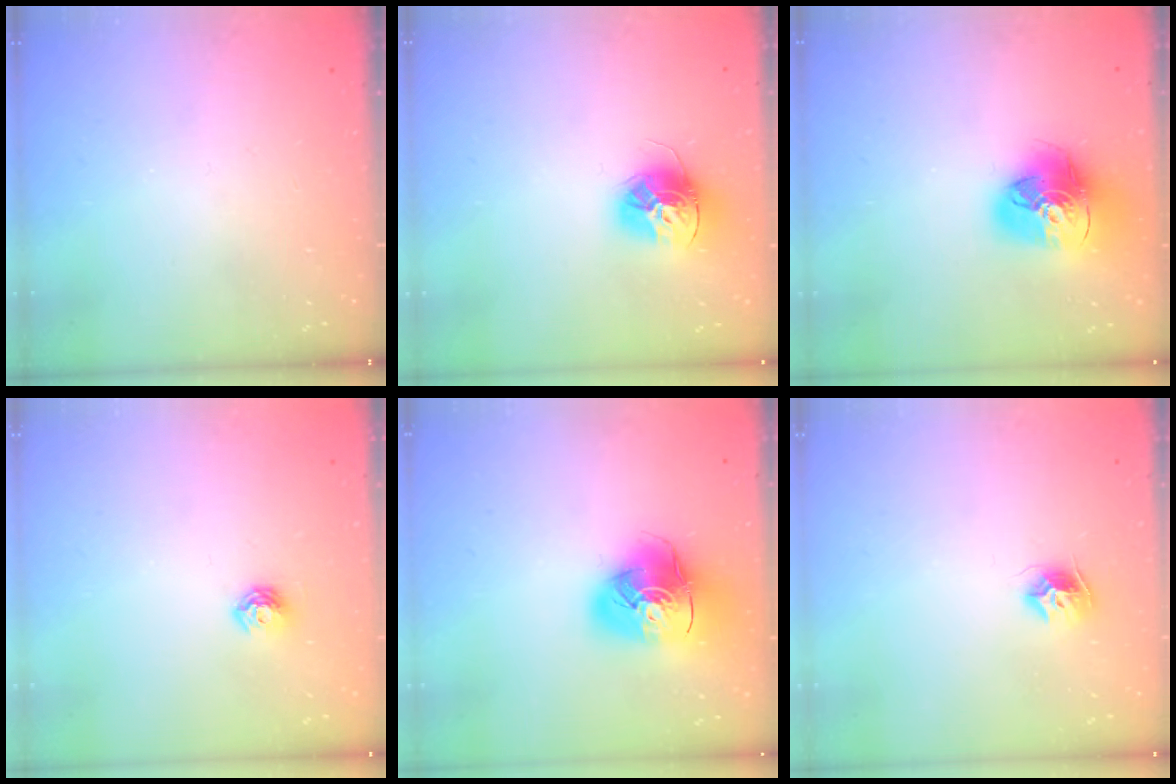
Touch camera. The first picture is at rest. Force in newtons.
{"total": 14.9, "press": 14.8, "slide": 1.3}
{"total": 18.3, "press": 18.2, "slide": 2.0}
{"total": 5.2, "press": 5.2, "slide": 0.5}
{"total": 14.9, "press": 14.7, "slide": 2.1}
{"total": 8.0, "press": 7.9, "slide": 0.5}